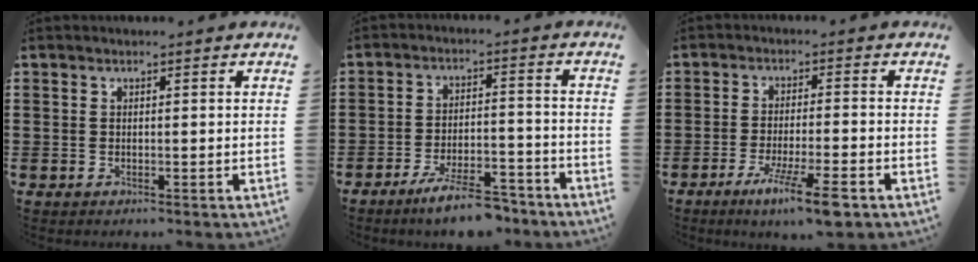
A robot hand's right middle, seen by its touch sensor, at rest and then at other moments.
{"total": 7.5, "force": [-6.3, 1.2, 4.0], "torque": [-0.070, 0.004, -0.116]}
{"total": 7.8, "force": [-5.0, 0.5, 6.0], "torque": [-0.110, -0.011, -0.089]}